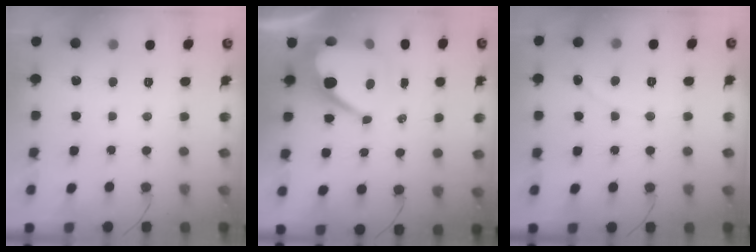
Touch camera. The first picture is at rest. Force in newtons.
{"total": 13.7, "press": 13.6, "slide": 1.2}
{"total": 0.7, "press": 0.7, "slide": 0.0}